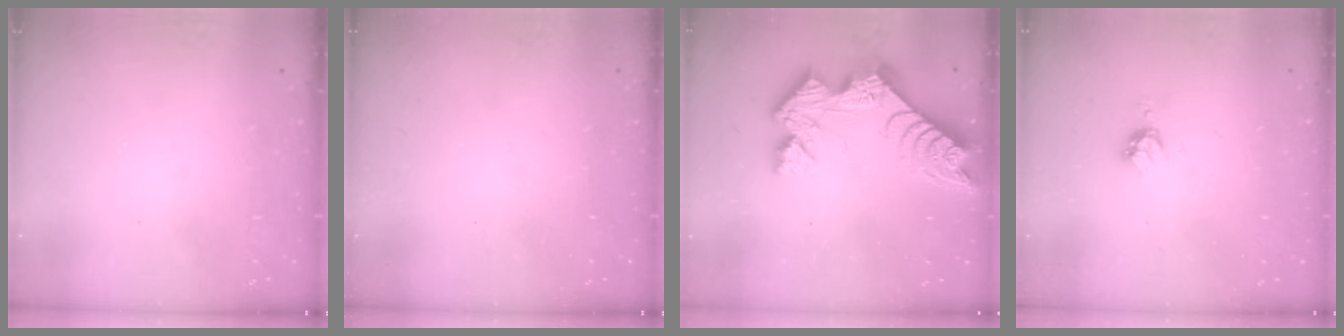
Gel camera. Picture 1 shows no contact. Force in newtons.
{"total": 0.0}
{"total": 13.7, "press": 13.7, "slide": 1.1}
{"total": 3.4, "press": 3.4, "slide": 0.4}